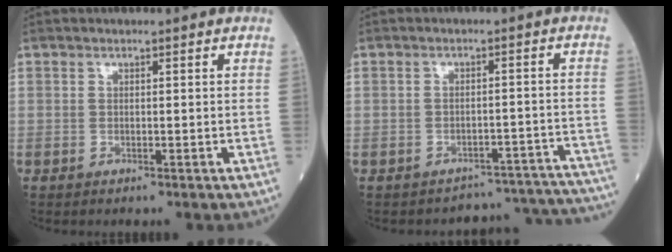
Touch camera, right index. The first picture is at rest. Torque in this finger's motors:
{"motor_torque": [0.12, -0.09, -0.04, 0.00]}